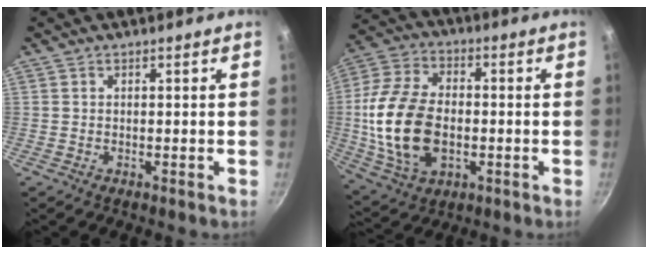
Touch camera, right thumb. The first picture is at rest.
{"total": 18.6, "force": [-1.8, 11.8, 14.3], "torque": [-0.275, 0.016, -0.029]}